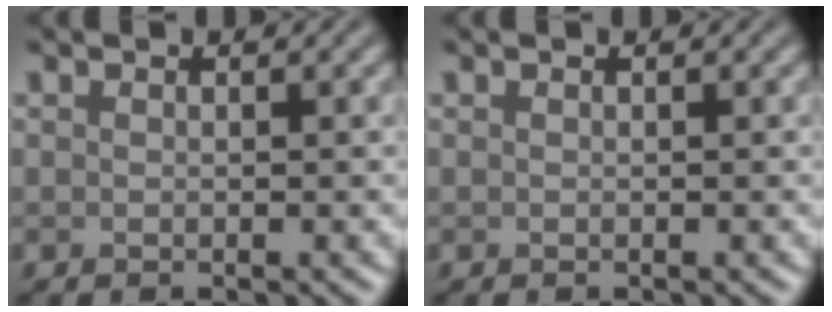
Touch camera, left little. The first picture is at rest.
{"total": 0.0}